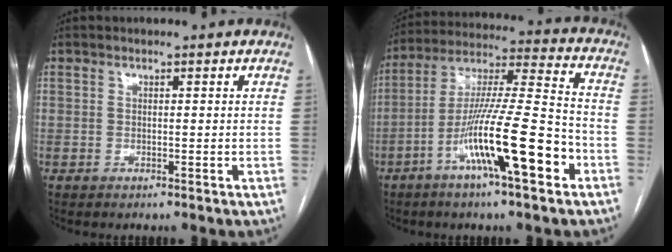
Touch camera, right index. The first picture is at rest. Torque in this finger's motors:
{"motor_torque": [1.23, -0.91, 0.86, 0.21]}